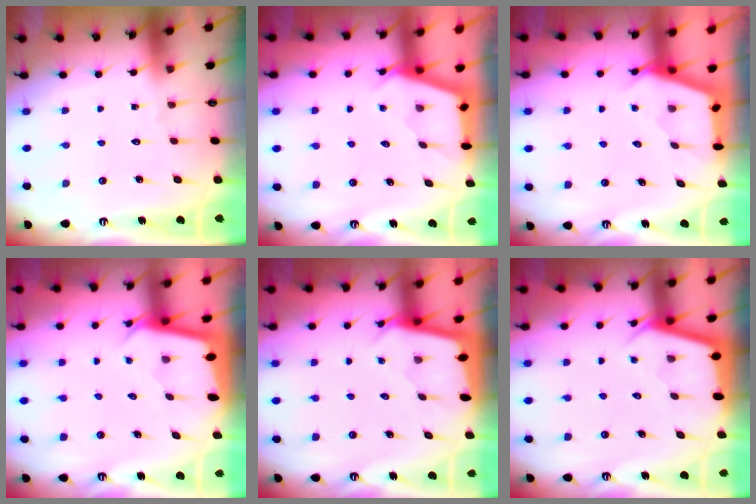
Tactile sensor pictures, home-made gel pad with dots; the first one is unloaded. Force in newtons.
{"total": 2.6, "press": 2.5, "slide": 0.3}
{"total": 2.9, "press": 2.9, "slide": 0.4}
{"total": 2.3, "press": 2.3, "slide": 0.1}
{"total": 2.3, "press": 2.3, "slide": 0.1}
{"total": 2.9, "press": 2.9, "slide": 0.3}